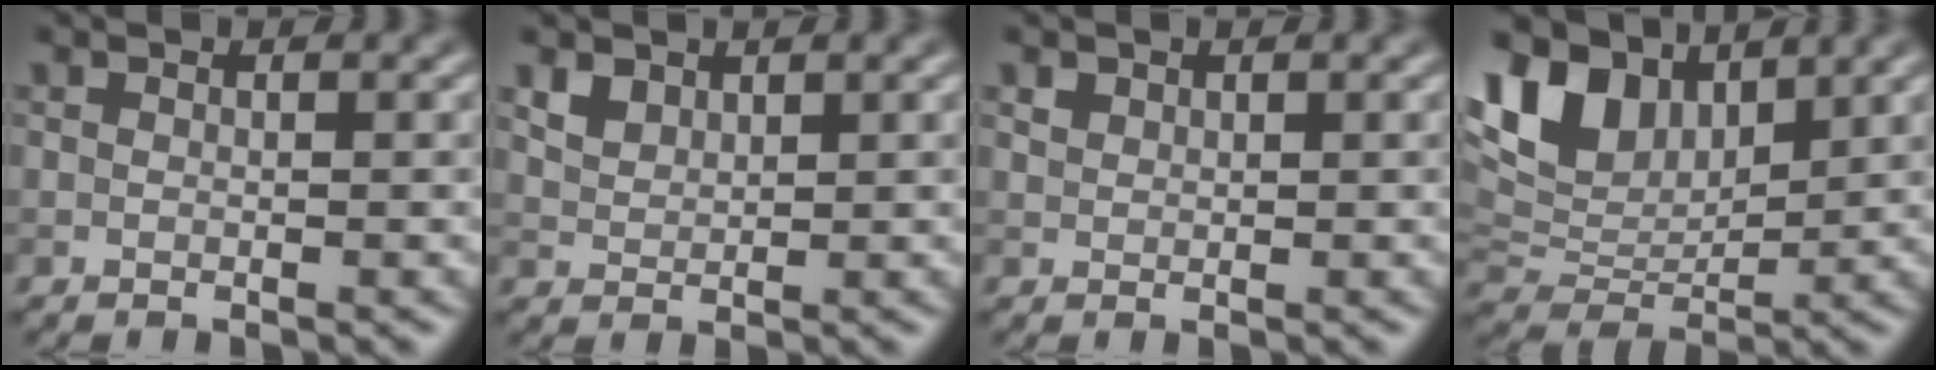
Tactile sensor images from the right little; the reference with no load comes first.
{"total": 1.9, "force": [1.3, 1.2, 0.7], "torque": [-0.023, -0.006, 0.032]}
{"total": 0.9, "force": [0.6, 0.6, 0.1], "torque": [-0.003, -0.001, 0.014]}
{"total": 9.0, "force": [4.7, 5.4, 5.4], "torque": [-0.123, 0.006, 0.086]}